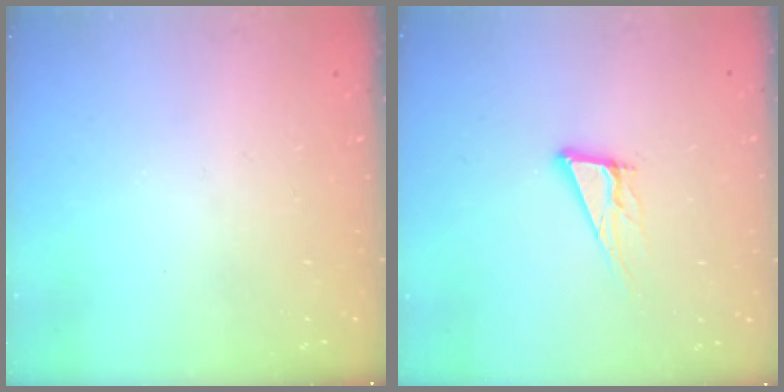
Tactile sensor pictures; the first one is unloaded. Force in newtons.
{"total": 10.8, "press": 10.5, "slide": 2.6}